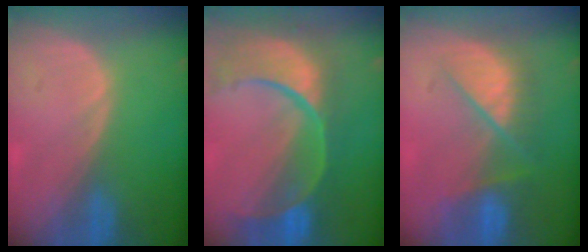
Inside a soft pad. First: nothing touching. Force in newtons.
{"total": 13.2, "press": 10.7, "slide": 7.9}
{"total": 7.2, "press": 7.2, "slide": 0.5}